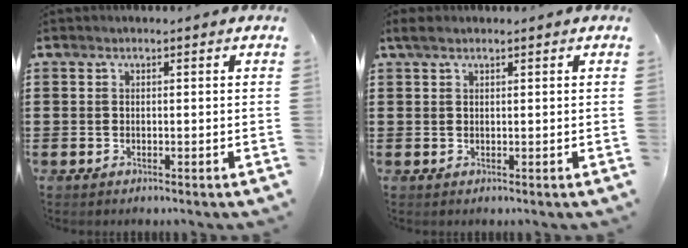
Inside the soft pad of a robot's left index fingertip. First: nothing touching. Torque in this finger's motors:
{"motor_torque": [1.53, 0.61, 0.02, 0.04]}